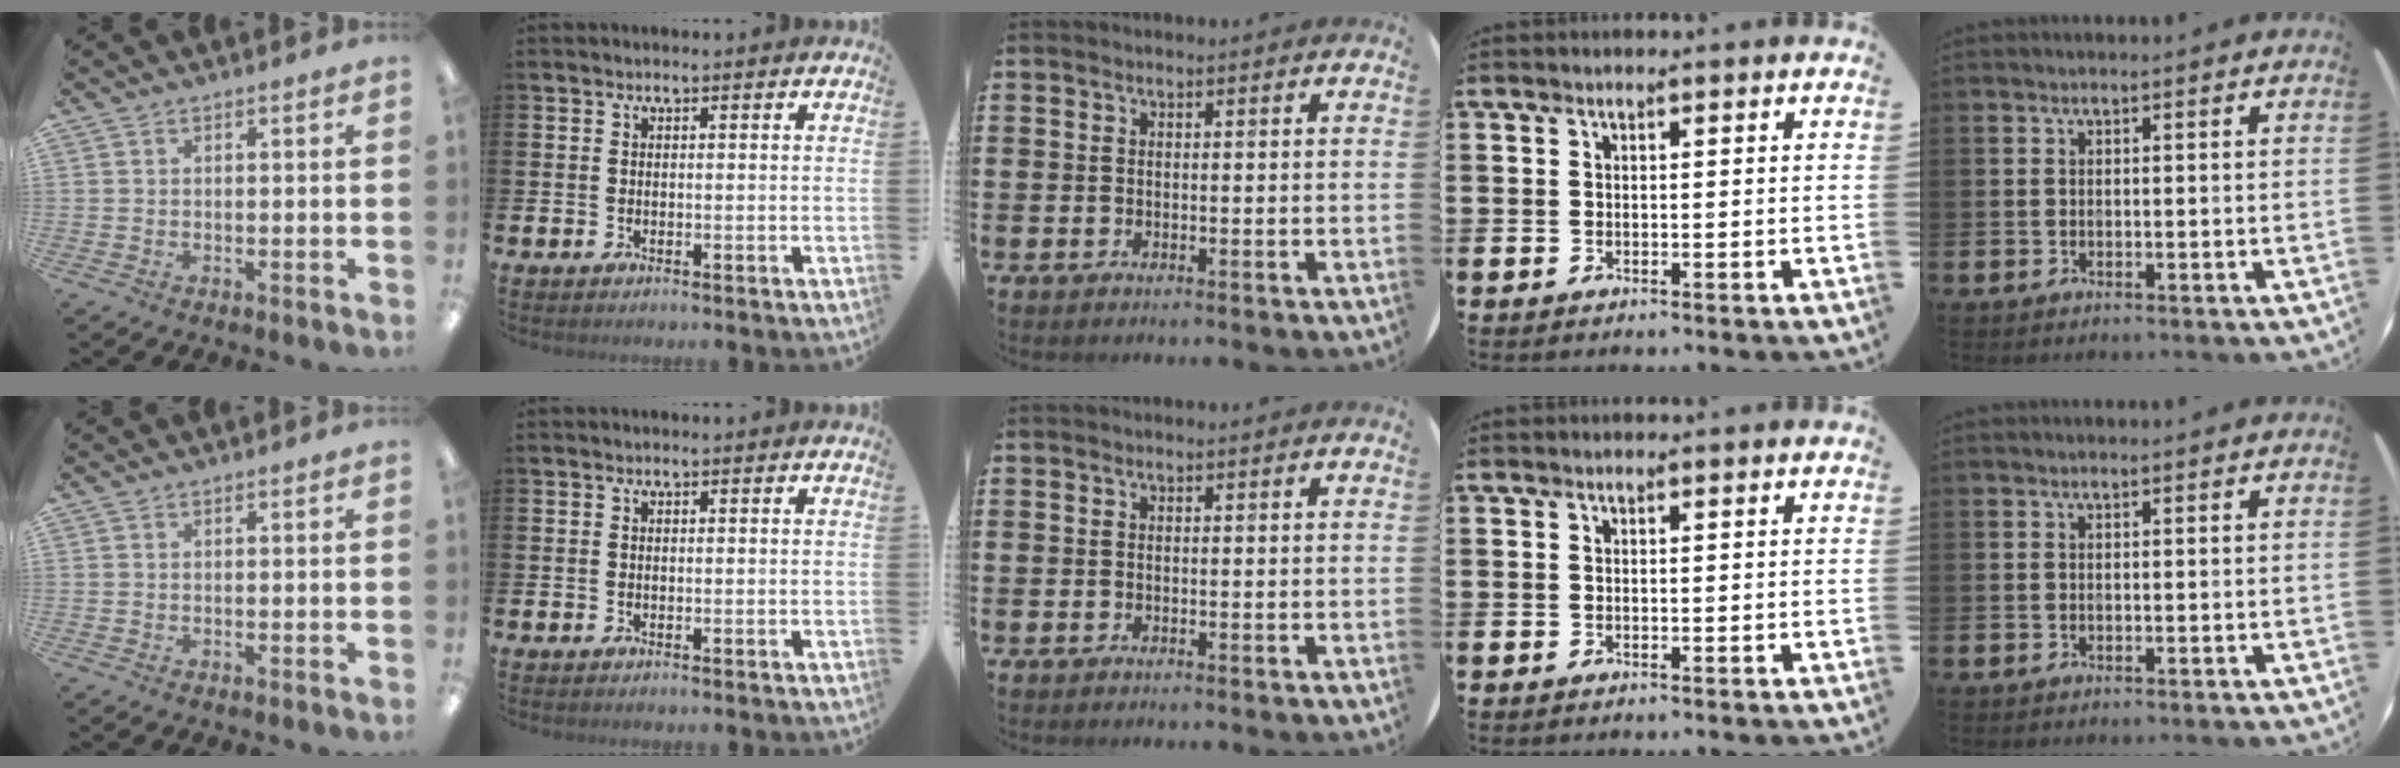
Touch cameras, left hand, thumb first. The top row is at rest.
{}